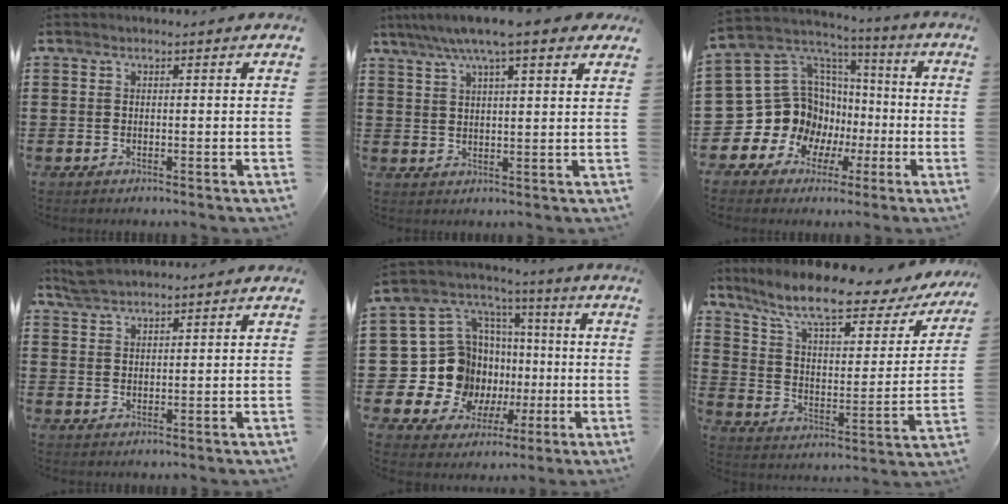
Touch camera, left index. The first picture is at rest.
{"total": 7.6, "force": [5.8, 1.0, 4.9], "torque": [-0.108, -0.006, 0.103]}
{"total": 14.1, "force": [-1.9, 13.3, 4.5], "torque": [-0.146, -0.025, -0.007]}
{"total": 3.4, "force": [3.2, 0.4, 1.0], "torque": [-0.028, -0.001, 0.062]}
{"total": 15.2, "force": [-2.0, 14.2, 5.0], "torque": [-0.139, -0.026, 0.000]}
{"total": 11.2, "force": [8.6, 1.8, 6.9], "torque": [-0.150, -0.053, 0.141]}